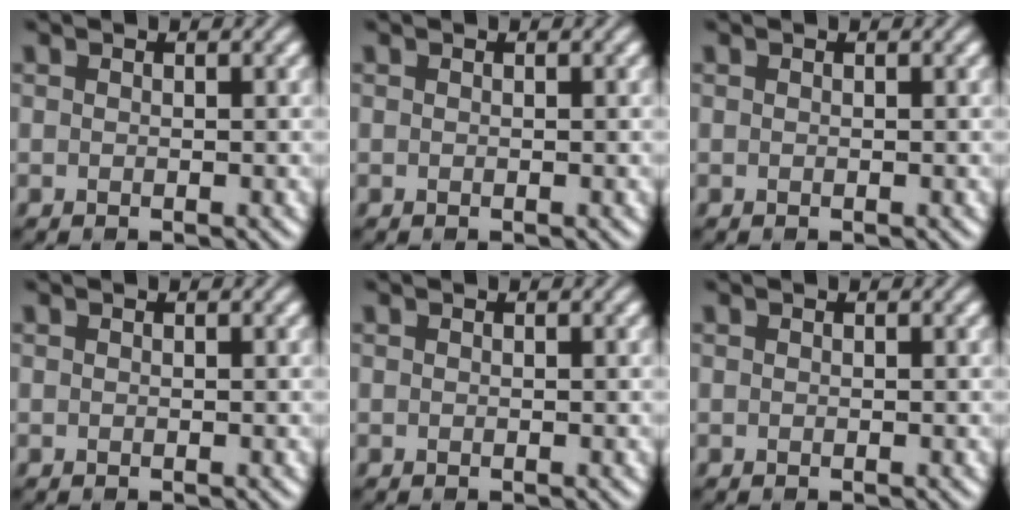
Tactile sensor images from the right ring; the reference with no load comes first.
{"total": 0.0}
{"total": 0.0}
{"total": 0.0}
{"total": 0.0}
{"total": 0.0}